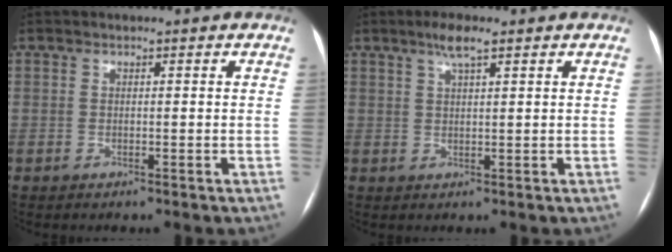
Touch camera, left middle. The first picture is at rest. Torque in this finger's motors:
{"motor_torque": [0.36, -0.35, 0.00, 0.01]}